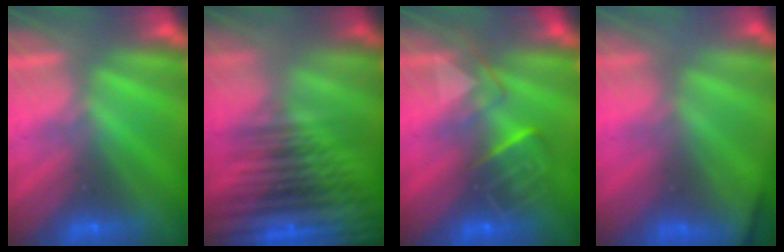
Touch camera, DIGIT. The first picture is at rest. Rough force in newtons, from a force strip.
{"total": 8.4}
{"total": 9.2}
{"total": 8.1}